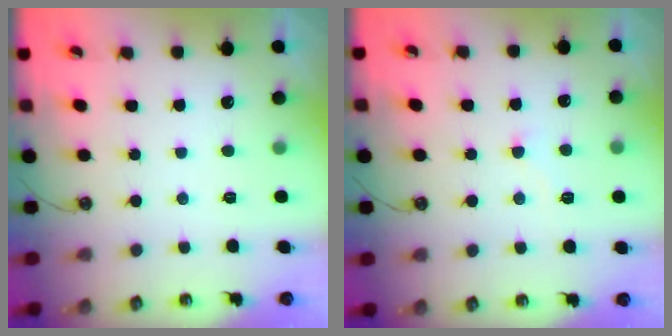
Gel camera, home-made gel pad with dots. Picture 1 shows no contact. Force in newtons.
{"total": 2.5, "press": 2.5, "slide": 0.4}